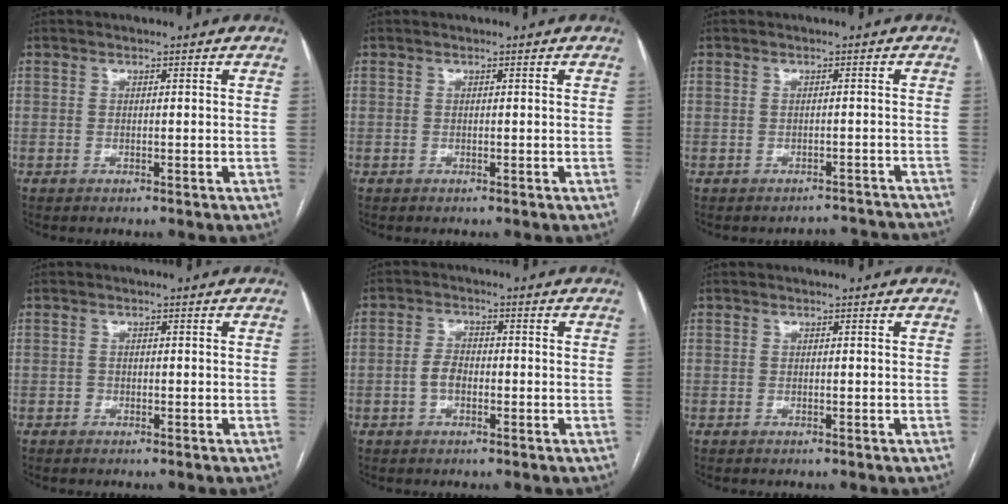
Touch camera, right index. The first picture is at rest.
{"total": 0.0}
{"total": 4.3, "force": [-4.2, 1.0, -0.3], "torque": [0.014, 0.017, -0.042]}
{"total": 0.7, "force": [-0.3, 0.6, 0.1], "torque": [-0.001, 0.003, -0.007]}
{"total": 3.1, "force": [-0.8, 1.8, 2.4], "torque": [-0.050, 0.009, -0.016]}
{"total": 0.0}